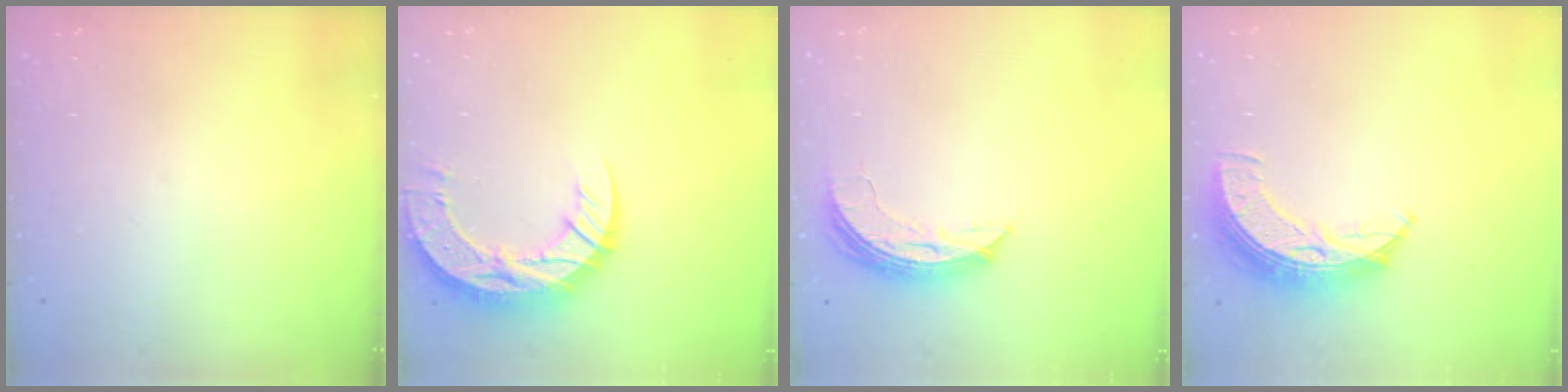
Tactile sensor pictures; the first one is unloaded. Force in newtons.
{"total": 16.1, "press": 16.0, "slide": 1.4}
{"total": 8.2, "press": 8.2, "slide": 0.1}
{"total": 9.4, "press": 9.4, "slide": 0.7}